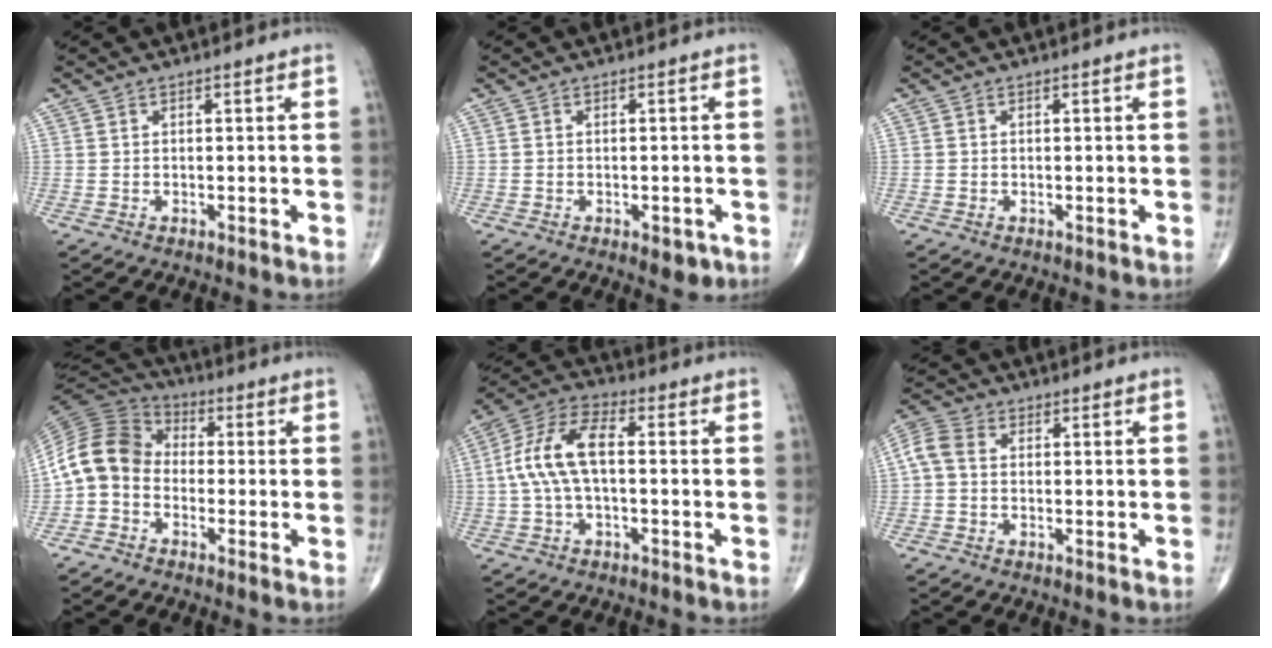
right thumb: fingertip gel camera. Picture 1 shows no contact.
{"total": 3.1, "force": [-1.4, 1.5, 2.3], "torque": [-0.019, 0.003, -0.013]}
{"total": 0.0}
{"total": 10.9, "force": [-2.0, 8.7, 6.2], "torque": [-0.114, 0.046, -0.058]}
{"total": 11.3, "force": [-0.1, 5.4, 9.9], "torque": [-0.211, 0.039, -0.008]}
{"total": 5.4, "force": [0.0, 3.9, 3.7], "torque": [-0.080, 0.018, -0.010]}